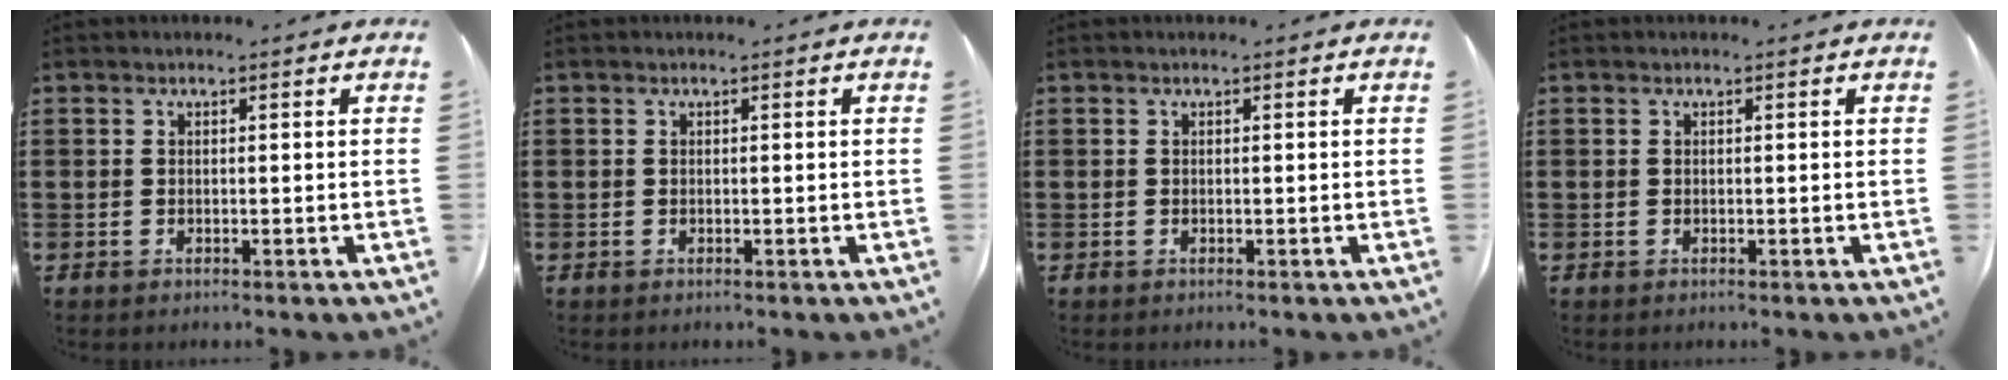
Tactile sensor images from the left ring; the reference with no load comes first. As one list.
[{"total": 0.0}, {"total": 0.0}, {"total": 0.0}]